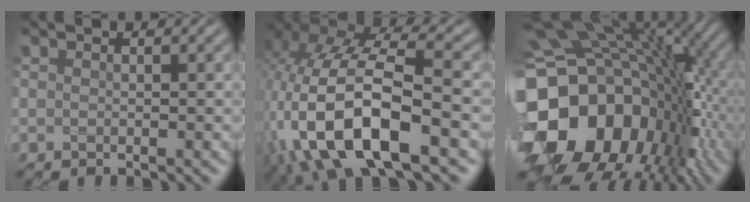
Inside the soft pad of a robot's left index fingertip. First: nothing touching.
{"total": 13.8, "force": [-5.2, 6.3, 11.1], "torque": [-0.238, -0.008, -0.095]}
{"total": 17.8, "force": [-3.0, 13.5, 11.3], "torque": [-0.223, -0.004, -0.054]}